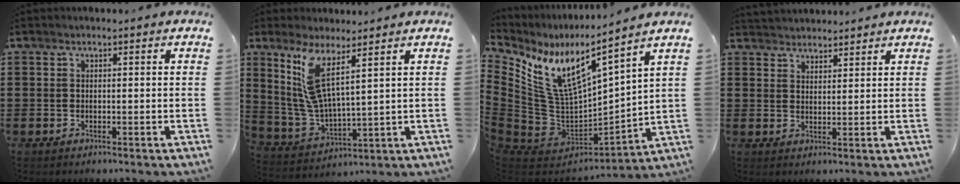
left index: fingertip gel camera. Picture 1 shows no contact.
{"total": 8.7, "force": [5.1, 2.0, 6.8], "torque": [-0.169, -0.024, 0.086]}
{"total": 10.9, "force": [6.7, 3.8, 7.7], "torque": [-0.188, -0.057, 0.115]}
{"total": 2.6, "force": [2.5, 0.4, -0.6], "torque": [0.003, -0.004, 0.049]}